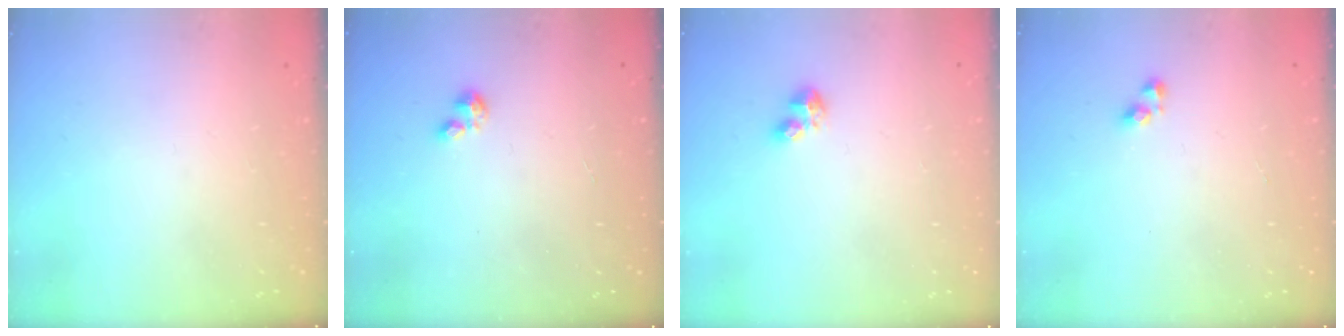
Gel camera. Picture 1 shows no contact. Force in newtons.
{"total": 0.7, "press": 0.6, "slide": 0.2}
{"total": 4.6, "press": 4.6, "slide": 0.6}
{"total": 3.2, "press": 3.2, "slide": 0.3}